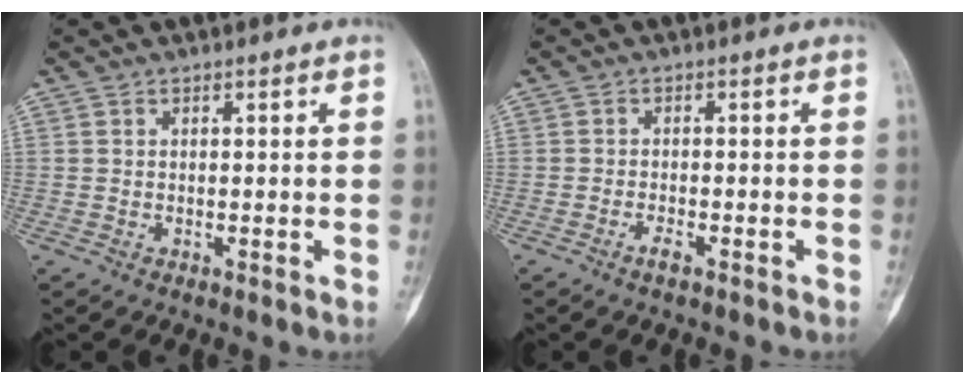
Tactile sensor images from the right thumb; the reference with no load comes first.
{"total": 1.8, "force": [-1.3, 0.7, 1.1], "torque": [-0.019, 0.005, -0.026]}